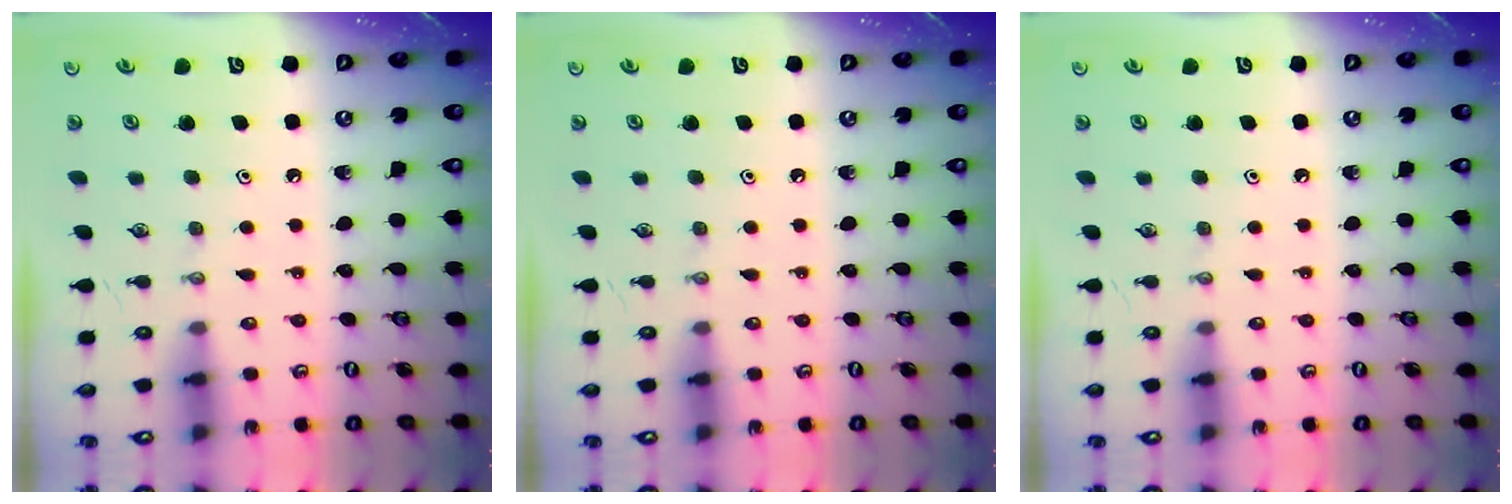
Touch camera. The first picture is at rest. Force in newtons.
{"total": 0.0}
{"total": 0.0}